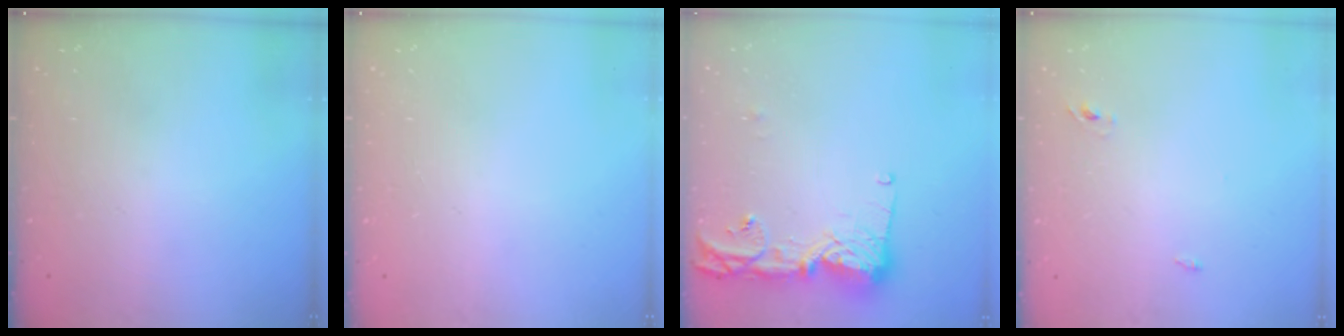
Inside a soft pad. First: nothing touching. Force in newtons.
{"total": 0.0}
{"total": 14.0, "press": 13.9, "slide": 1.3}
{"total": 2.4, "press": 2.2, "slide": 1.0}